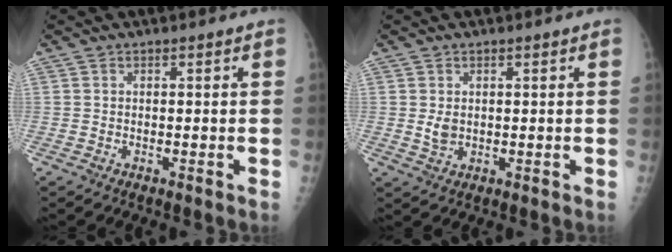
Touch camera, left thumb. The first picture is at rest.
{"total": 2.4, "force": [0.4, 1.7, 1.6], "torque": [-0.023, -0.007, 0.014]}